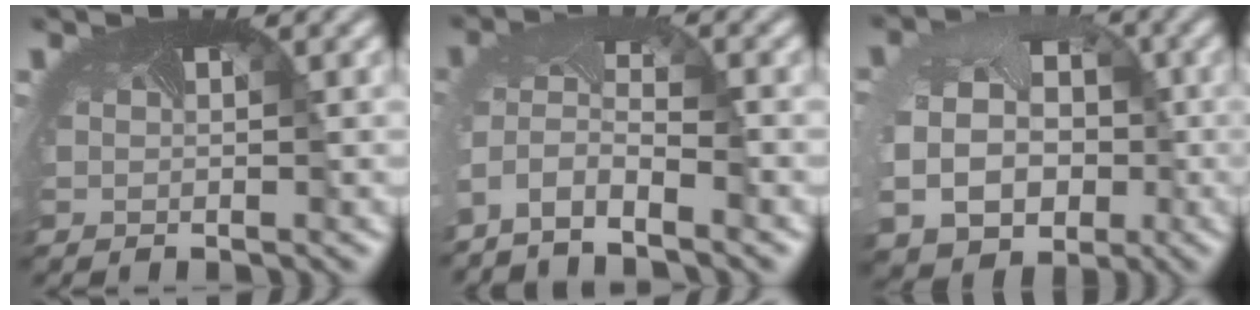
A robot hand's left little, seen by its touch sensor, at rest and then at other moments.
{"total": 3.9, "force": [-3.4, 0.7, 1.8], "torque": [-0.057, -0.011, -0.068]}
{"total": 11.2, "force": [-1.6, 9.6, 5.4], "torque": [-0.113, -0.038, -0.031]}